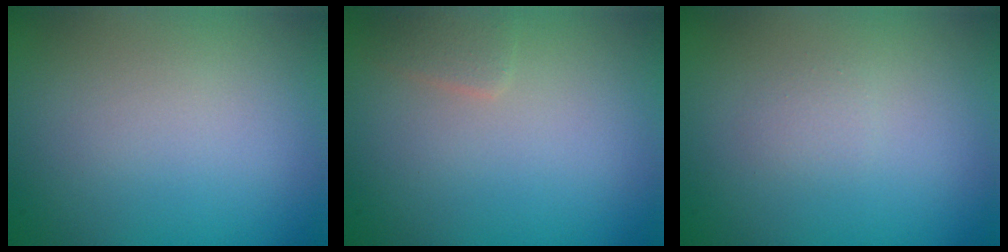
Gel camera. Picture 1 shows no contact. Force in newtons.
{"total": 1.2, "press": 1.2, "slide": 0.0}
{"total": 0.7, "press": 0.7, "slide": 0.0}